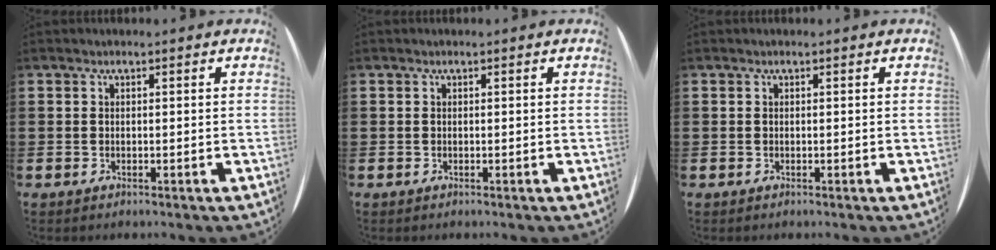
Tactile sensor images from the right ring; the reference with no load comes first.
{"total": 0.0}
{"total": 0.0}